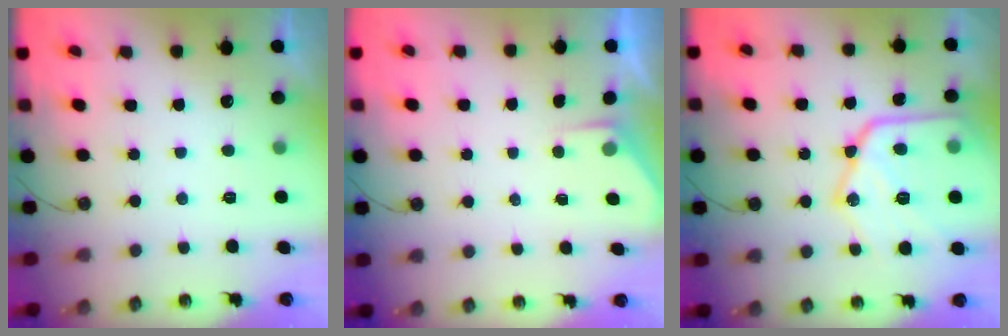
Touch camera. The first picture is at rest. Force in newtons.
{"total": 1.6, "press": 1.6, "slide": 0.3}
{"total": 23.6, "press": 23.5, "slide": 2.3}